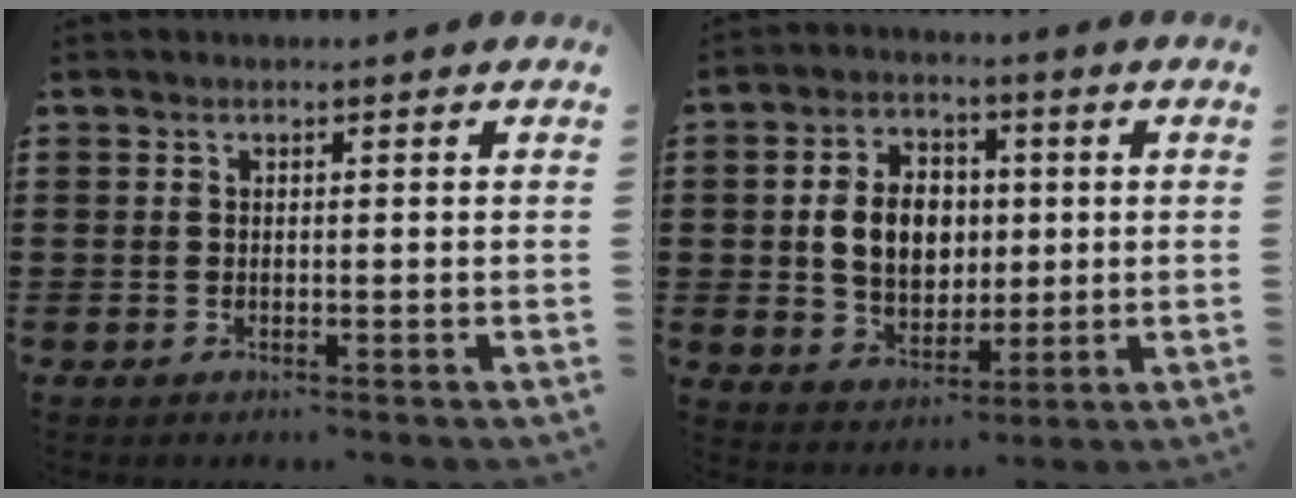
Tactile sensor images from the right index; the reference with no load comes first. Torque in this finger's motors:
{"motor_torque": [1.74, 0.05, 0.76, 0.11]}